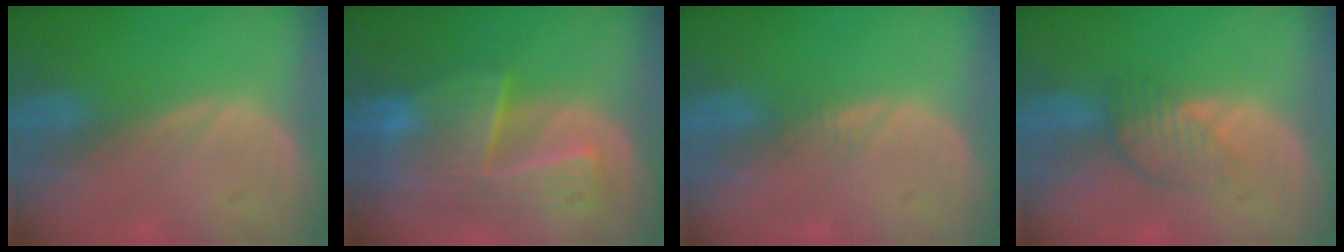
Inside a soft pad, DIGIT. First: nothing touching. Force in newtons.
{"total": 9.5, "press": 8.4, "slide": 4.5}
{"total": 0.8, "press": 0.8, "slide": 0.1}
{"total": 3.9, "press": 3.6, "slide": 1.4}